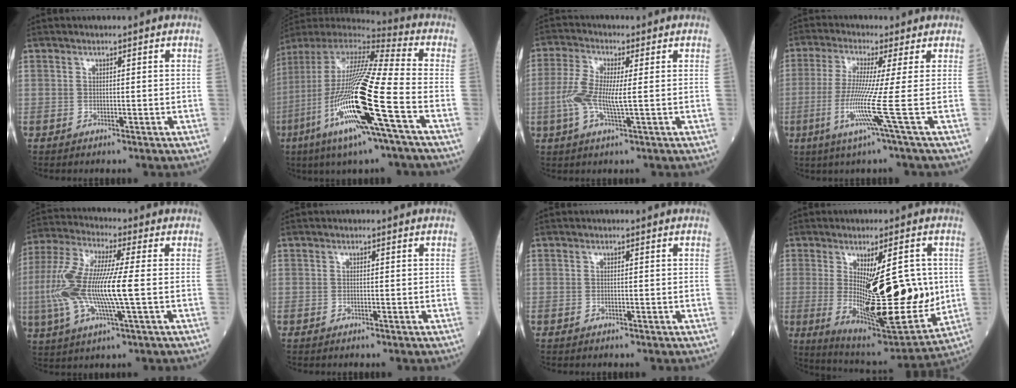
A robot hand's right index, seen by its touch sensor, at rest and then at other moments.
{"total": 24.7, "force": [-7.8, 1.6, 23.4], "torque": [-0.493, -0.046, -0.153]}
{"total": 6.5, "force": [-0.4, 1.1, 6.4], "torque": [-0.152, 0.000, -0.014]}
{"total": 8.0, "force": [-2.0, -2.4, 7.4], "torque": [-0.157, -0.025, -0.044]}
{"total": 14.6, "force": [-1.3, 2.1, 14.4], "torque": [-0.322, 0.001, -0.028]}
{"total": 0.0}
{"total": 0.0}
{"total": 19.7, "force": [0.4, 4.8, 19.2], "torque": [-0.315, -0.029, 0.023]}